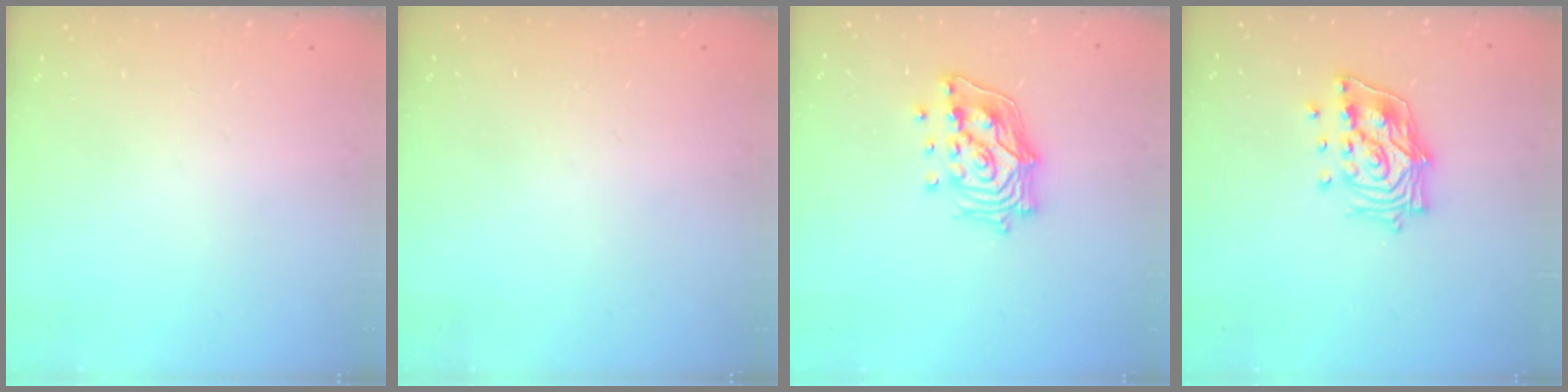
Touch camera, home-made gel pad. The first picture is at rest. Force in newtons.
{"total": 0.0}
{"total": 14.1, "press": 14.0, "slide": 1.7}
{"total": 15.1, "press": 15.0, "slide": 2.0}